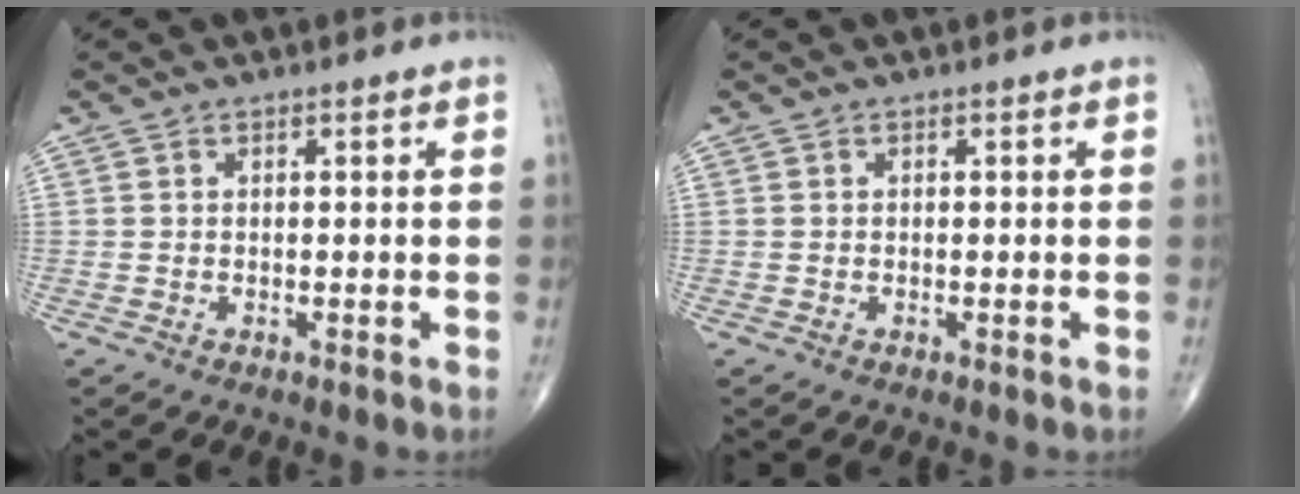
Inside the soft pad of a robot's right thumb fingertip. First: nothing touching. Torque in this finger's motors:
{"motor_torque": [-0.31, 0.00, 0.08, 0.18, 0.00]}